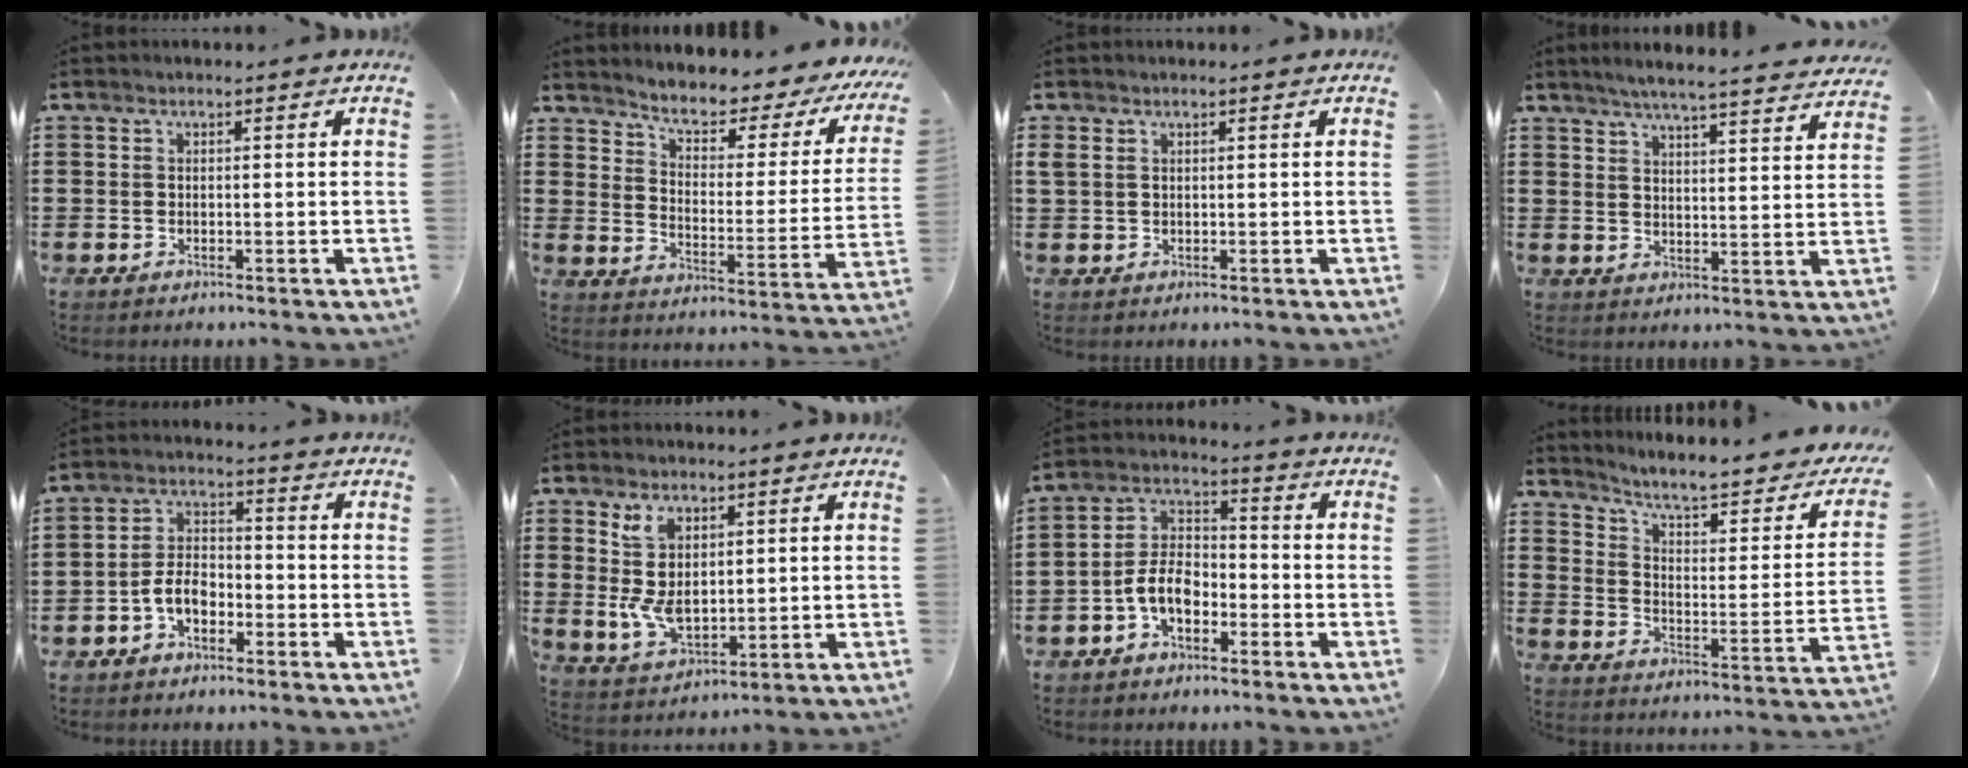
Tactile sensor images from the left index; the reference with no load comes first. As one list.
[{"total": 3.9, "force": [3.2, 1.0, 2.0], "torque": [-0.050, -0.031, 0.041]}, {"total": 1.2, "force": [0.6, 0.8, 0.6], "torque": [-0.016, 0.004, 0.012]}, {"total": 4.9, "force": [4.5, -0.7, 1.8], "torque": [-0.050, -0.029, 0.076]}, {"total": 4.6, "force": [-2.5, 2.6, 2.9], "torque": [-0.071, 0.004, -0.053]}, {"total": 7.6, "force": [1.9, 4.7, 5.6], "torque": [-0.143, 0.001, 0.032]}, {"total": 6.1, "force": [-3.2, 3.5, 4.0], "torque": [-0.096, 0.008, -0.067]}, {"total": 5.3, "force": [4.2, 0.7, 3.2], "torque": [-0.074, -0.039, 0.060]}]